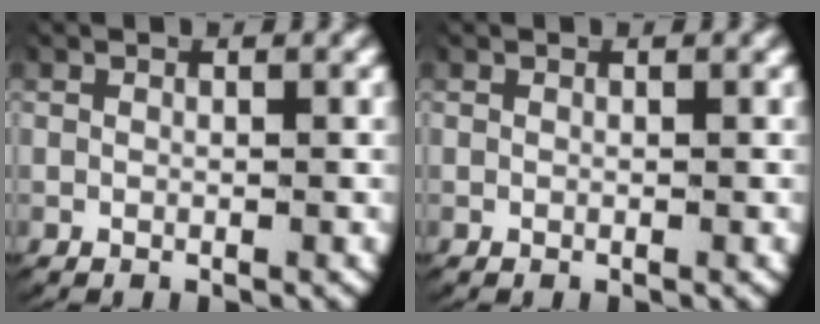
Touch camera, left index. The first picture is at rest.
{"total": 0.0}